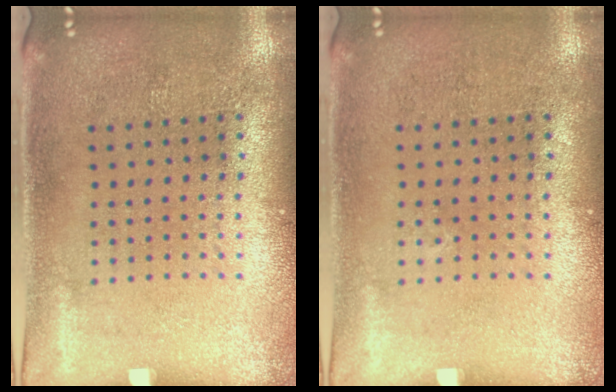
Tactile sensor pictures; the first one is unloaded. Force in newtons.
{"total": 0.0}